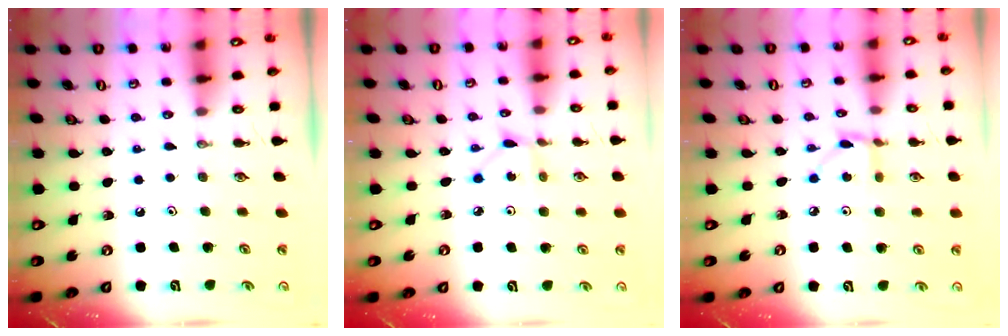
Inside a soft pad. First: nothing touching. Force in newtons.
{"total": 2.8, "press": 2.7, "slide": 0.3}
{"total": 3.7, "press": 3.7, "slide": 0.4}